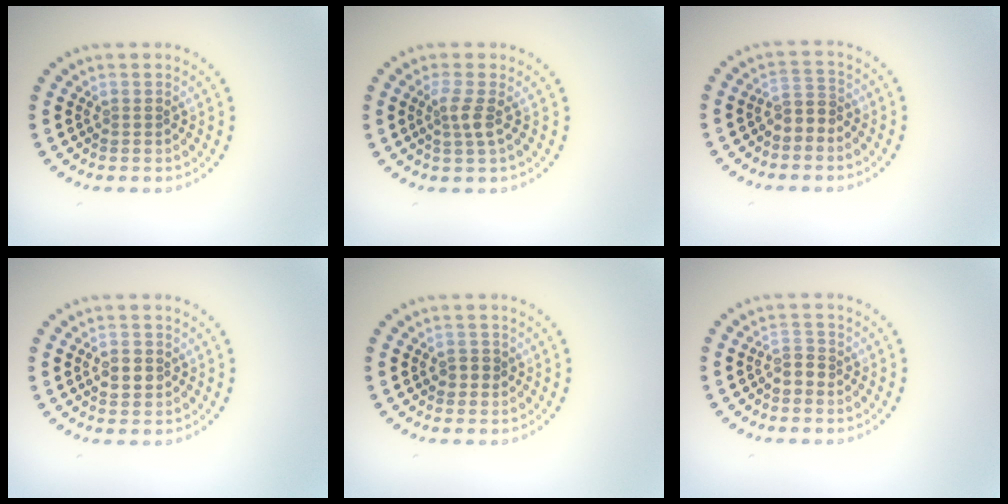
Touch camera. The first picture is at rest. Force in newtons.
{"total": 1.9, "press": 1.4, "slide": 1.3}
{"total": 1.7, "press": 1.4, "slide": 0.9}
{"total": 2.3, "press": 2.3, "slide": 0.1}
{"total": 1.3, "press": 1.2, "slide": 0.4}
{"total": 1.3, "press": 1.2, "slide": 0.5}